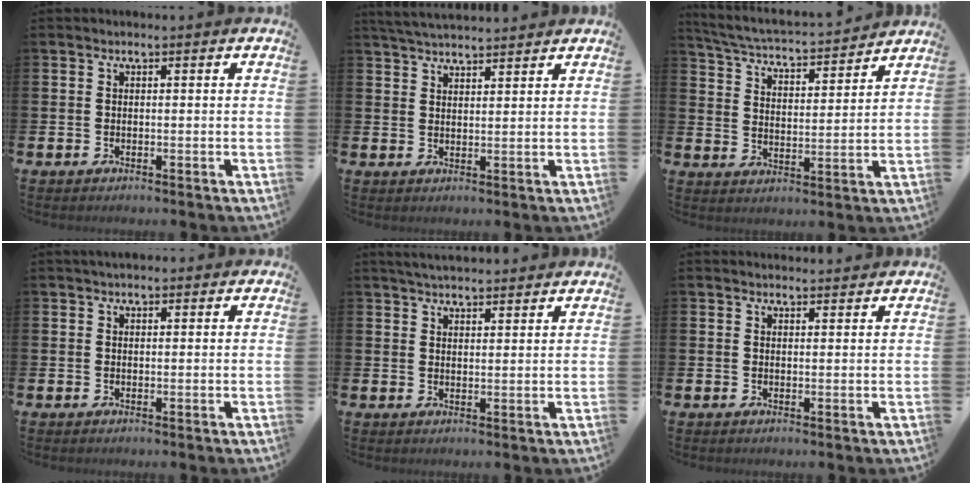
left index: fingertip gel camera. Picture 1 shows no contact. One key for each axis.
{"total": 4.0, "fx": 4.0, "fy": 0.3, "fz": 0.6, "tx": -0.015, "ty": -0.017, "tz": 0.072}
{"total": 4.9, "fx": 4.8, "fy": 0.5, "fz": 1.0, "tx": -0.040, "ty": -0.044, "tz": 0.078}
{"total": 1.2, "fx": 1.0, "fy": 0.6, "fz": 0.4, "tx": 0.000, "ty": 0.005, "tz": 0.016}
{"total": 3.5, "fx": 3.4, "fy": 0.4, "fz": 0.6, "tx": -0.018, "ty": -0.012, "tz": 0.063}
{"total": 1.5, "fx": 1.5, "fy": 0.2, "fz": -0.1, "tx": 0.014, "ty": -0.010, "tz": 0.025}